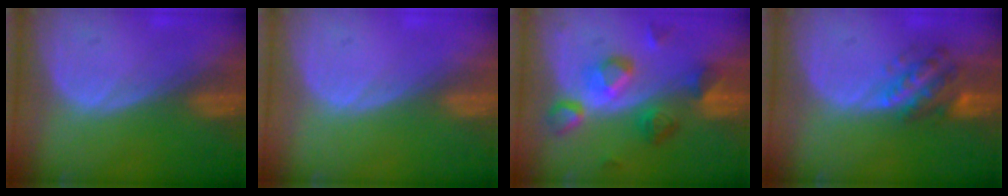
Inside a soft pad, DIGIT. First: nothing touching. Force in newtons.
{"total": 0.0}
{"total": 7.7, "press": 7.7, "slide": 0.6}
{"total": 6.0, "press": 5.8, "slide": 1.6}